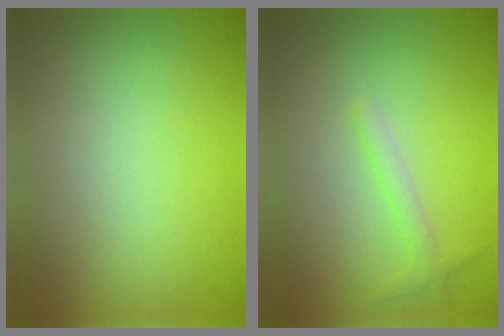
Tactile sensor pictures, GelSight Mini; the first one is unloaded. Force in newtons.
{"total": 1.4, "press": 1.4, "slide": 0.1}